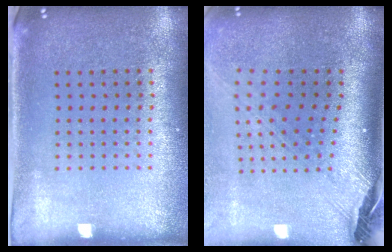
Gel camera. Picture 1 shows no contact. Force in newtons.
{"total": 3.0, "press": 2.1, "slide": 2.1}